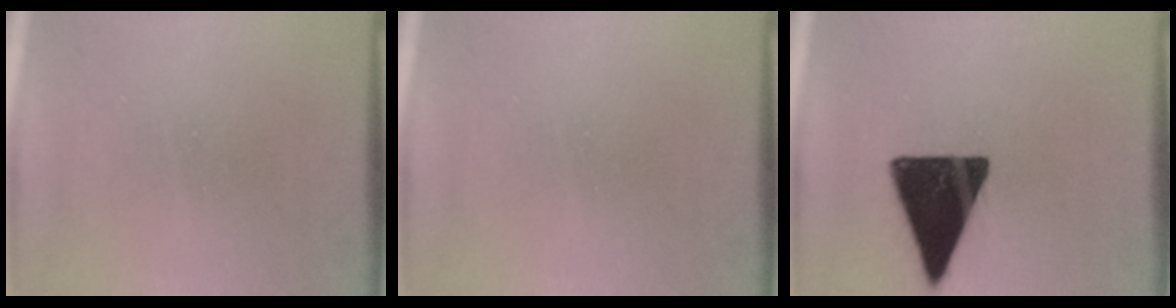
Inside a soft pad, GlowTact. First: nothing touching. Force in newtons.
{"total": 0.0}
{"total": 17.6}